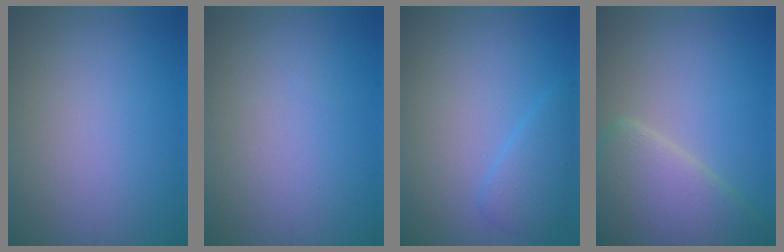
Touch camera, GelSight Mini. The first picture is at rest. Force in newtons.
{"total": 0.0}
{"total": 2.6, "press": 2.6, "slide": 0.1}
{"total": 6.4, "press": 6.4, "slide": 0.5}